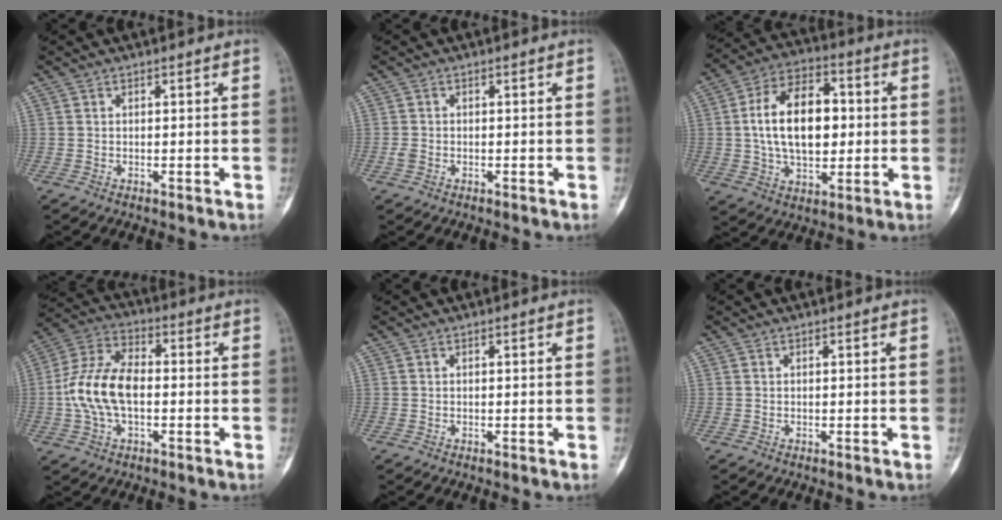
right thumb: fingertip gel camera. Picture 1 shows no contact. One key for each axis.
{"total": 1.3, "fx": -0.4, "fy": 1.0, "fz": 0.7, "tx": -0.016, "ty": 0.001, "tz": -0.008}
{"total": 16.8, "fx": 1.2, "fy": 10.1, "fz": 13.4, "tx": -0.203, "ty": 0.013, "tz": 0.019}
{"total": 12.7, "fx": -1.1, "fy": 7.3, "fz": 10.4, "tx": -0.209, "ty": 0.031, "tz": -0.025}
{"total": 0.0}
{"total": 0.0}